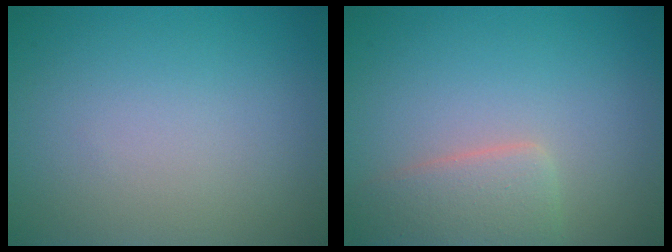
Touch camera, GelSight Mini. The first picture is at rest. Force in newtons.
{"total": 3.2, "press": 3.2, "slide": 0.1}